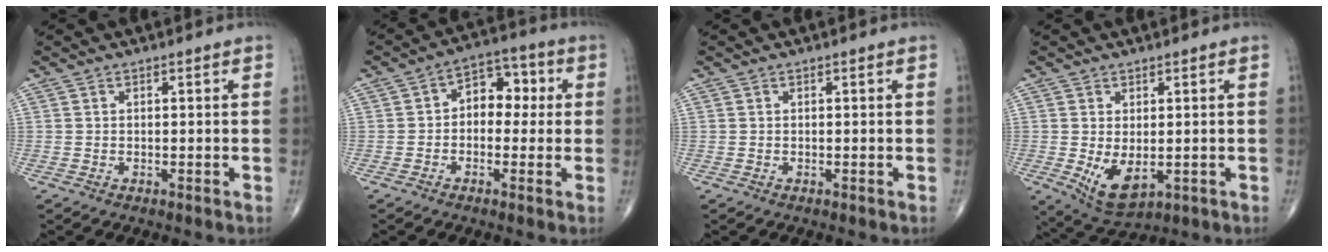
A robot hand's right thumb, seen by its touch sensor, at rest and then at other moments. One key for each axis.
{"total": 7.8, "fx": 0.5, "fy": 5.5, "fz": 5.6, "tx": -0.042, "ty": 0.031, "tz": -0.004}
{"total": 0.0}
{"total": 6.9, "fx": -0.9, "fy": 3.6, "fz": 5.8, "tx": -0.093, "ty": -0.016, "tz": 0.003}